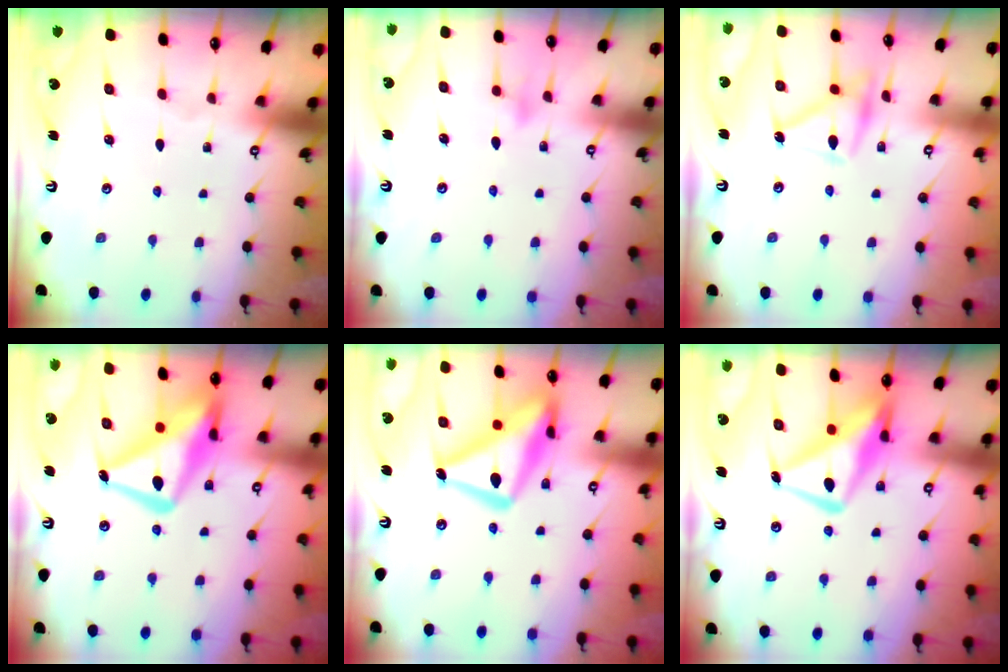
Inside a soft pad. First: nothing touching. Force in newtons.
{"total": 7.7, "press": 7.7, "slide": 0.5}
{"total": 14.3, "press": 14.3, "slide": 0.2}
{"total": 16.7, "press": 16.7, "slide": 1.5}
{"total": 19.2, "press": 19.2, "slide": 1.8}
{"total": 12.9, "press": 12.8, "slide": 1.4}